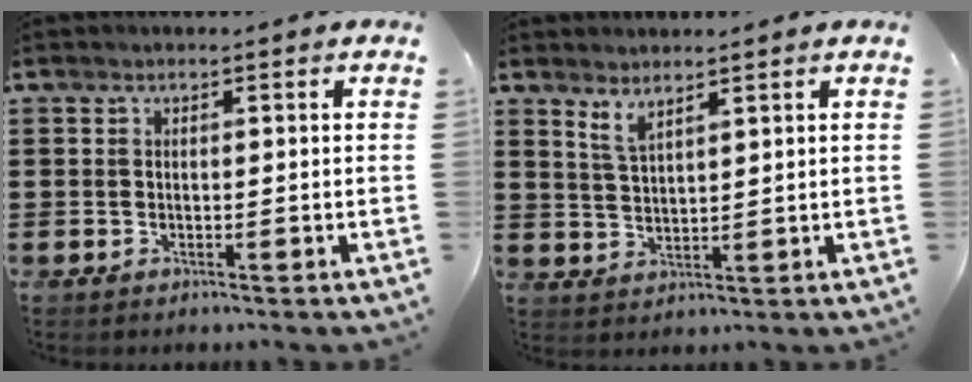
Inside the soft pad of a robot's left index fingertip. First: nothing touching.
{"total": 2.9, "force": [2.3, 0.6, 1.6], "torque": [-0.037, 0.002, 0.043]}